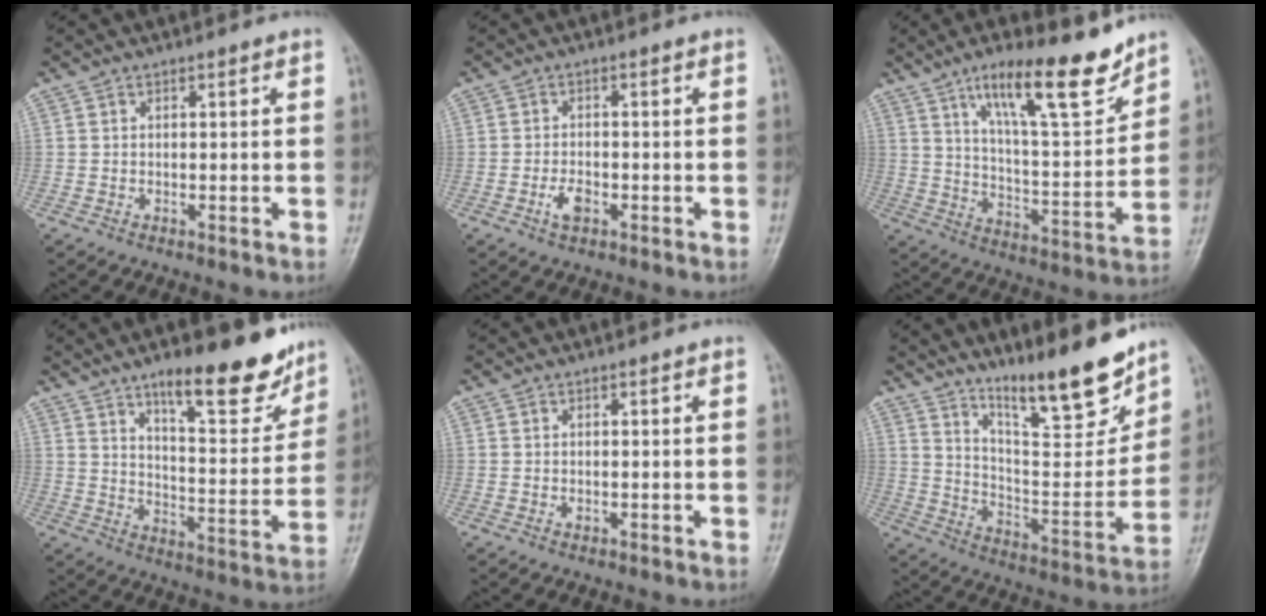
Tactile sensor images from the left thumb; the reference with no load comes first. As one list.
[{"total": 3.2, "force": [-1.5, 1.8, 2.3], "torque": [-0.040, 0.005, -0.027]}, {"total": 17.7, "force": [11.8, 4.5, 12.4], "torque": [-0.166, -0.069, 0.200]}, {"total": 17.1, "force": [11.8, 5.3, 11.2], "torque": [-0.112, -0.078, 0.182]}, {"total": 0.7, "force": [0.0, 0.6, 0.5], "torque": [-0.001, 0.000, 0.000]}, {"total": 18.5, "force": [13.9, 3.9, 11.6], "torque": [-0.137, -0.094, 0.236]}]